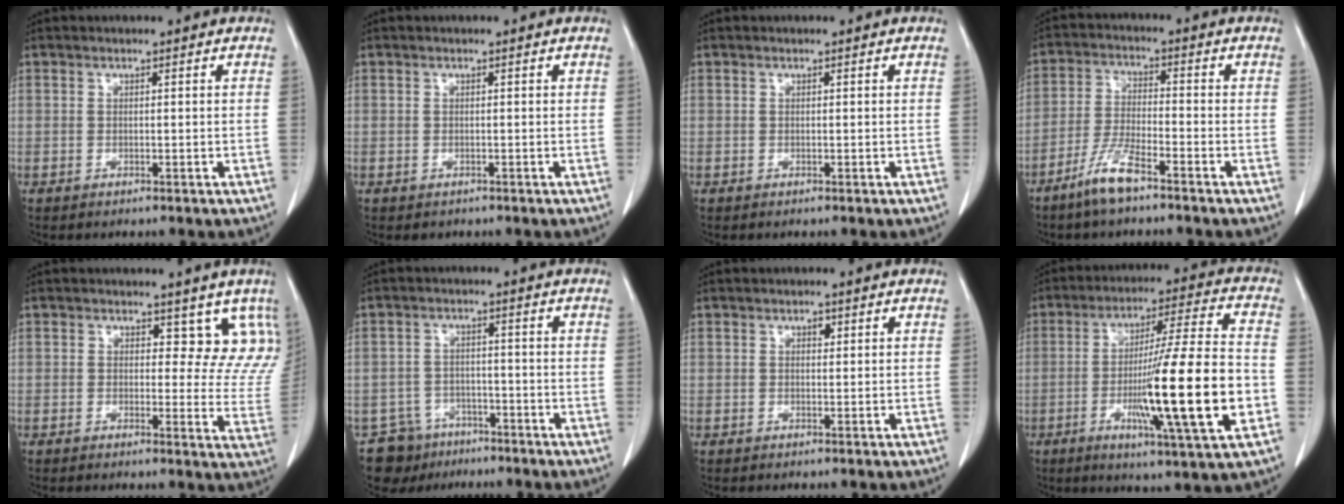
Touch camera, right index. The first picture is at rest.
{"total": 0.7, "force": [-0.3, 0.6, 0.0], "torque": [-0.004, 0.004, -0.003]}
{"total": 0.0}
{"total": 6.5, "force": [-4.7, 0.7, 4.4], "torque": [-0.101, -0.009, -0.095]}
{"total": 8.3, "force": [6.2, 4.7, 3.1], "torque": [0.004, -0.016, 0.049]}
{"total": 6.2, "force": [-4.4, 4.3, -0.3], "torque": [0.009, 0.013, -0.070]}
{"total": 0.9, "force": [0.4, 0.6, 0.6], "torque": [-0.007, -0.001, 0.006]}
{"total": 19.3, "force": [-4.5, 0.0, 18.8], "torque": [-0.301, -0.011, -0.071]}